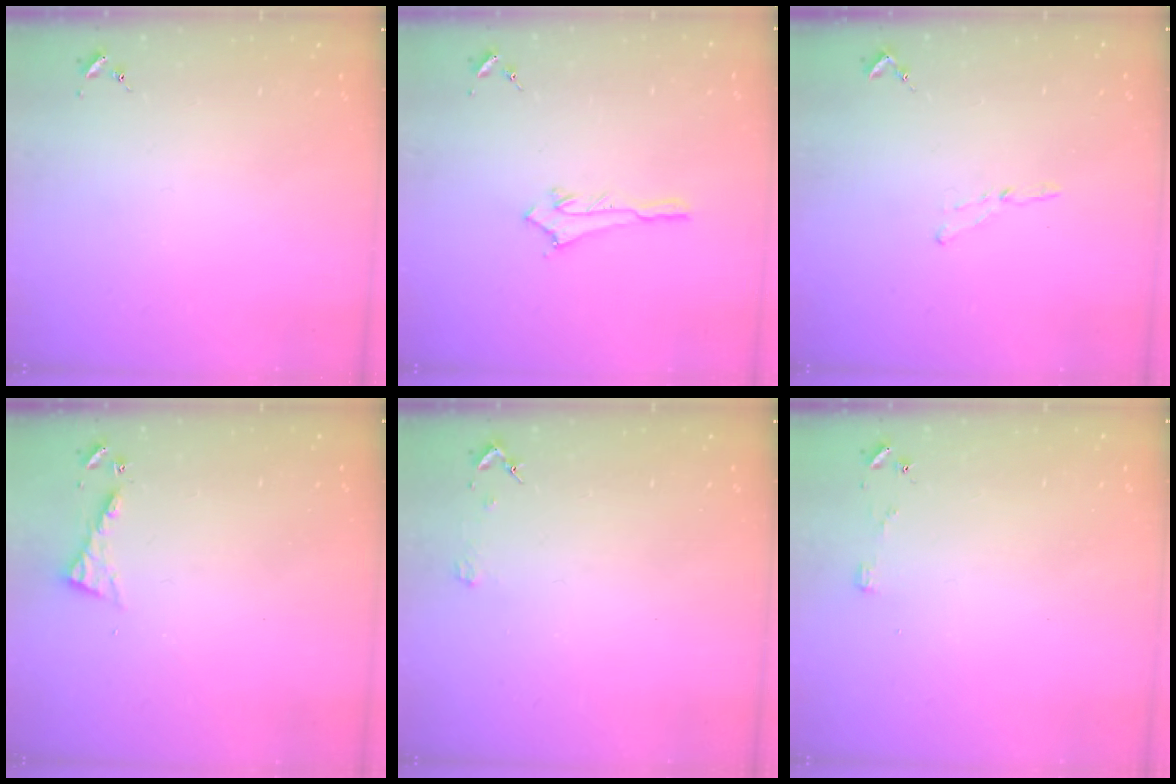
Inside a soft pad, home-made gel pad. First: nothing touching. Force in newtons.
{"total": 5.3, "press": 5.3, "slide": 0.4}
{"total": 3.4, "press": 3.4, "slide": 0.4}
{"total": 5.8, "press": 5.8, "slide": 0.5}
{"total": 2.3, "press": 2.3, "slide": 0.2}
{"total": 2.8, "press": 2.8, "slide": 0.2}